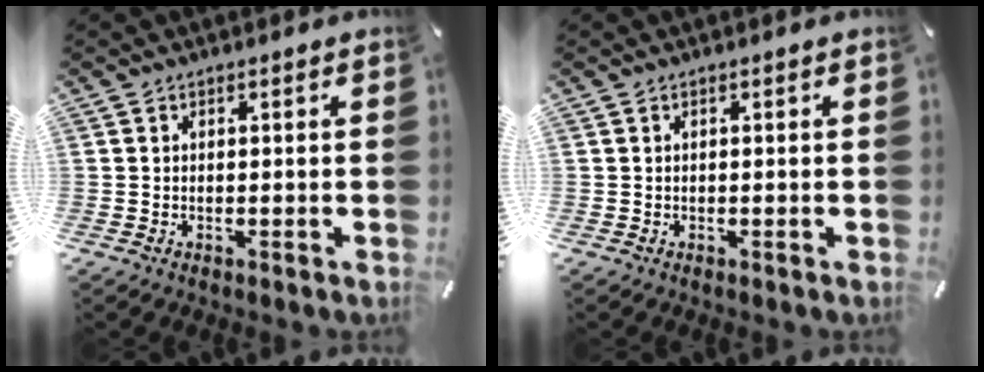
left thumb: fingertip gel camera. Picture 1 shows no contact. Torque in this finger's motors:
{"motor_torque": [-0.01, 0.00, 0.00, 0.00, 0.00]}